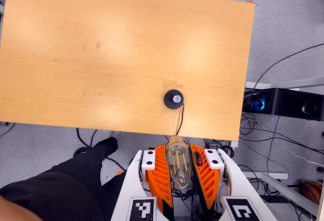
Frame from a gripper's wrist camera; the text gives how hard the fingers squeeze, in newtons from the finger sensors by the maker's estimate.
{"total": 13.4, "left": 13.9, "right": 12.9}